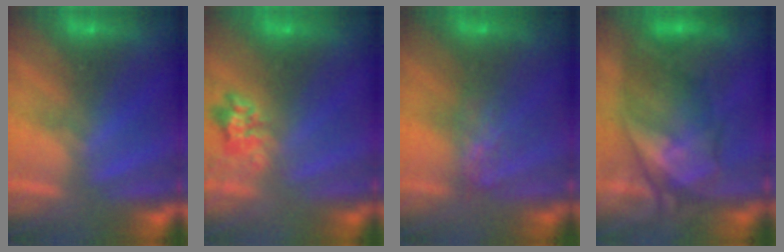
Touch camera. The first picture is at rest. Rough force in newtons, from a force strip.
{"total": 2.3}
{"total": 4.5}
{"total": 11.8}